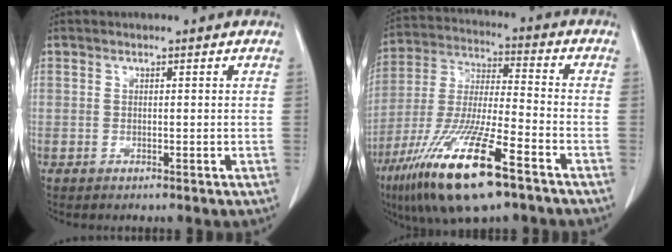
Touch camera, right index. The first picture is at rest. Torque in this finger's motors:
{"motor_torque": [1.26, -0.88, 1.05, 0.21]}